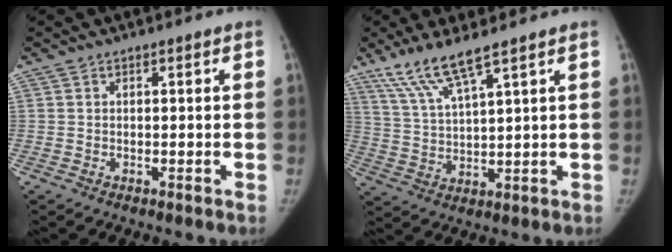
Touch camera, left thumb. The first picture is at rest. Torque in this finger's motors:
{"motor_torque": [0.32, 0.02, 0.98, -0.78, 0.07]}